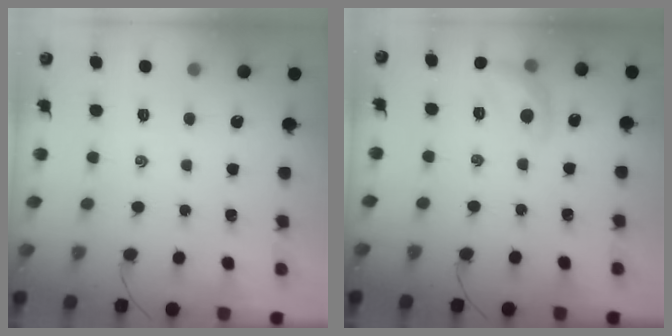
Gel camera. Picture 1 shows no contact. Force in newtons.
{"total": 9.9, "press": 9.9, "slide": 0.2}